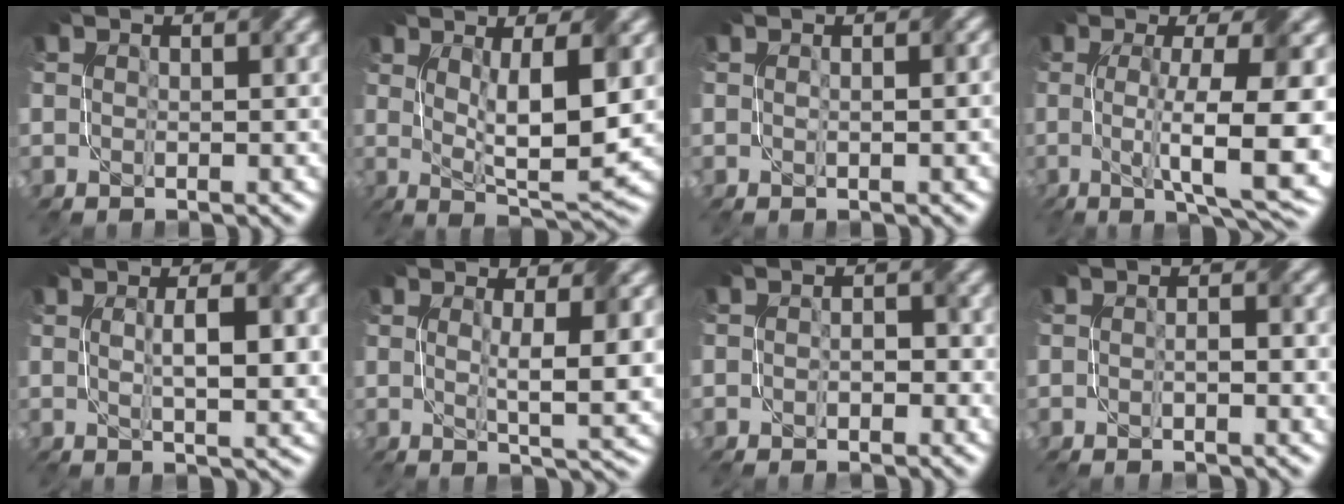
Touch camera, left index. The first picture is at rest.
{"total": 7.1, "force": [1.3, 1.7, 6.7], "torque": [-0.119, -0.008, 0.030]}
{"total": 1.0, "force": [-0.1, 0.0, 1.0], "torque": [-0.019, 0.003, -0.001]}
{"total": 10.5, "force": [-1.2, 2.4, 10.2], "torque": [-0.149, -0.012, -0.016]}
{"total": 5.0, "force": [0.6, 1.1, 4.8], "torque": [-0.075, 0.005, 0.013]}
{"total": 4.6, "force": [1.0, 0.8, 4.4], "torque": [-0.072, -0.009, 0.019]}
{"total": 1.7, "force": [-0.5, 1.0, 1.2], "torque": [-0.015, -0.002, -0.006]}
{"total": 2.0, "force": [-0.2, 0.7, 1.9], "torque": [-0.028, -0.002, -0.004]}